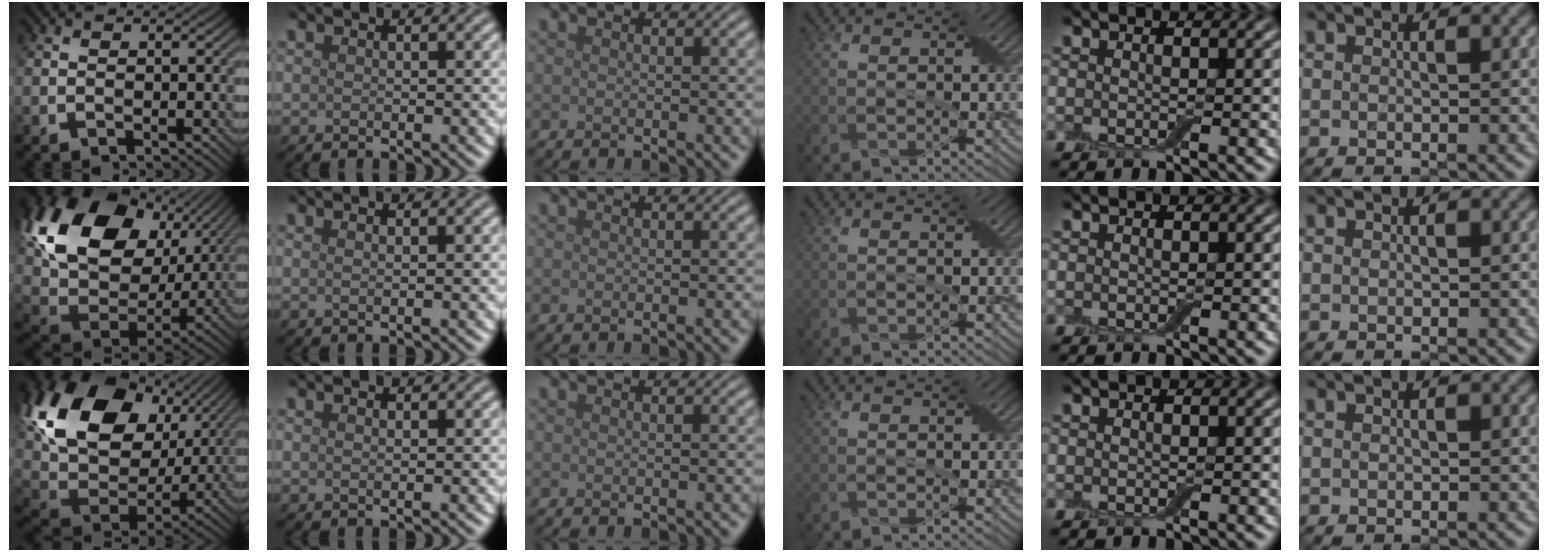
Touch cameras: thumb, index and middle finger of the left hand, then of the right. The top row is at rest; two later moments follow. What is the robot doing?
{"motion": "peel", "object": "adhesive wrap"}